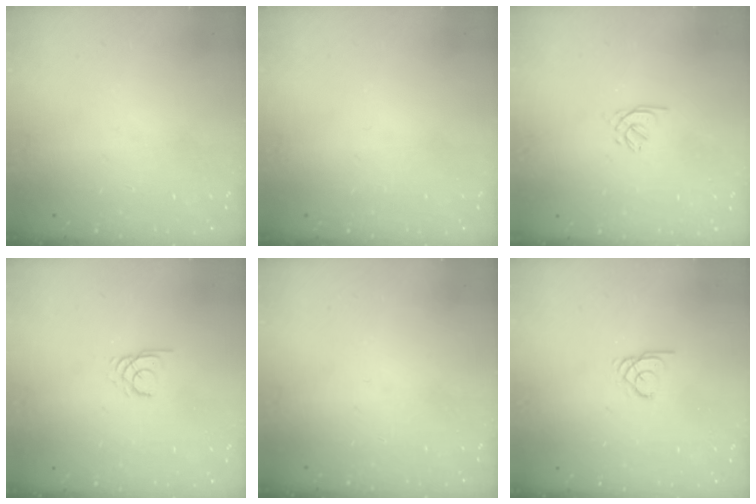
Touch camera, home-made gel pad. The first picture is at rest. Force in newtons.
{"total": 0.0}
{"total": 1.2, "press": 1.0, "slide": 0.5}
{"total": 2.4, "press": 2.4, "slide": 0.1}
{"total": 0.0}
{"total": 1.9, "press": 1.9, "slide": 0.1}